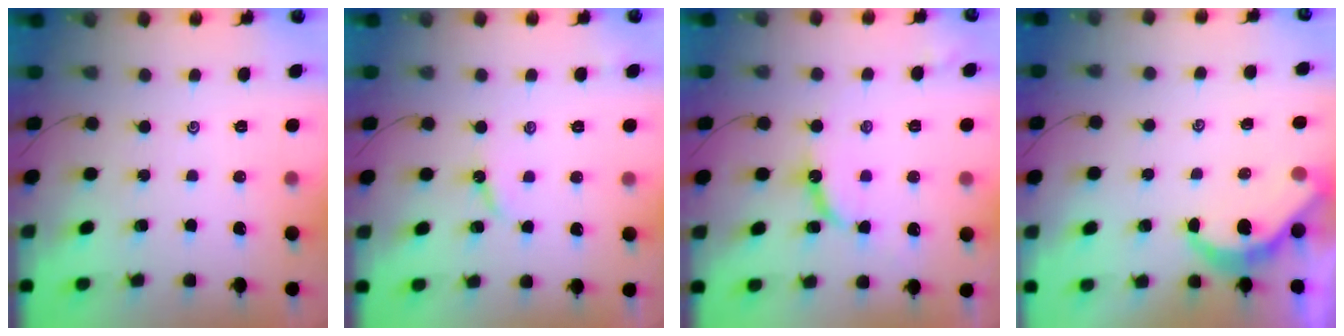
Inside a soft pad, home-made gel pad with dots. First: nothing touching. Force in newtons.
{"total": 4.9, "press": 4.9, "slide": 0.6}
{"total": 9.2, "press": 9.2, "slide": 0.8}
{"total": 5.5, "press": 5.5, "slide": 0.2}